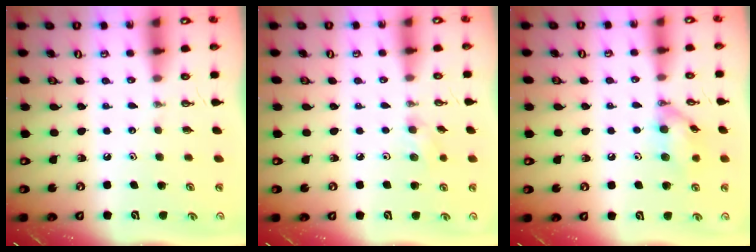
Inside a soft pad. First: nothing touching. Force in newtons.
{"total": 6.1, "press": 5.8, "slide": 2.0}
{"total": 11.2, "press": 11.2, "slide": 0.3}